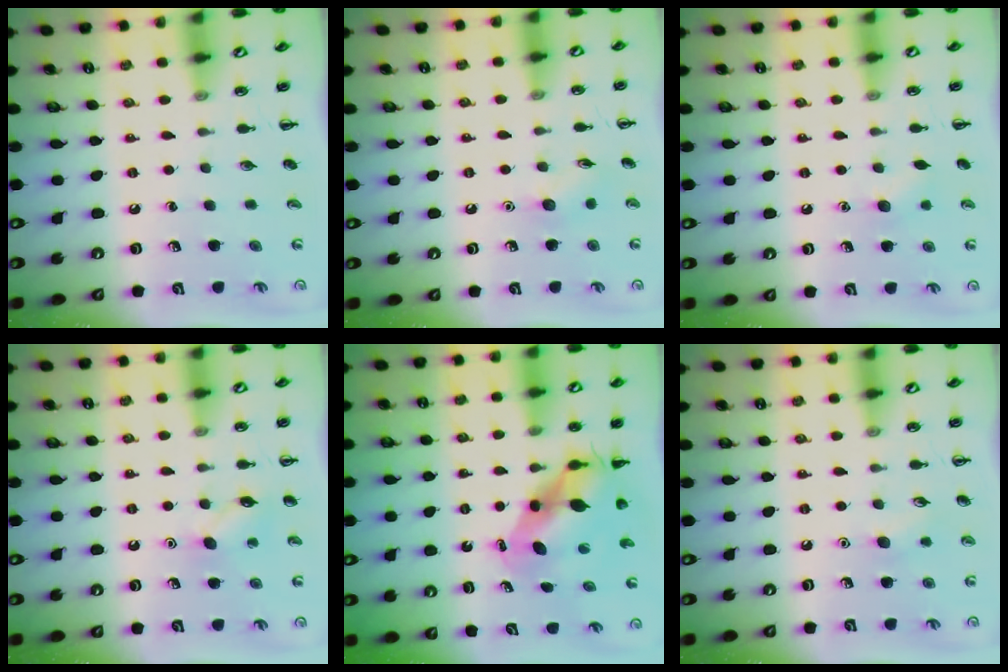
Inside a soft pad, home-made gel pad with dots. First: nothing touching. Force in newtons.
{"total": 6.3, "press": 6.2, "slide": 1.5}
{"total": 5.9, "press": 5.6, "slide": 1.6}
{"total": 7.2, "press": 6.9, "slide": 1.8}
{"total": 8.4, "press": 8.3, "slide": 1.3}
{"total": 5.5, "press": 5.4, "slide": 1.3}